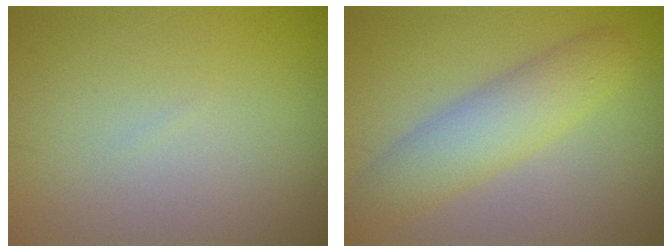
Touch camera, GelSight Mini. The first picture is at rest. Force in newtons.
{"total": 4.9, "press": 4.9, "slide": 0.1}